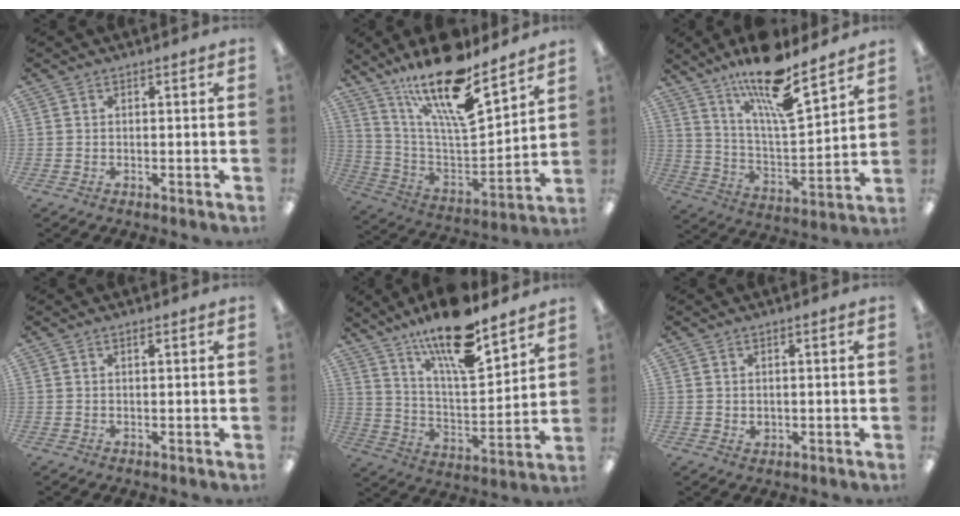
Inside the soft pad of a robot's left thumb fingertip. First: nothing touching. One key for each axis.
{"total": 21.6, "fx": 15.9, "fy": 5.8, "fz": 13.3, "tx": -0.239, "ty": -0.105, "tz": 0.270}
{"total": 17.0, "fx": 13.5, "fy": 3.6, "fz": 9.7, "tx": -0.175, "ty": -0.088, "tz": 0.227}
{"total": 0.7, "fx": 0.6, "fy": 0.1, "fz": 0.4, "tx": -0.009, "ty": 0.001, "tz": 0.010}
{"total": 18.3, "fx": 14.0, "fy": 4.9, "fz": 10.7, "tx": -0.186, "ty": -0.086, "tz": 0.234}
{"total": 1.2, "fx": 0.7, "fy": 0.8, "fz": 0.5, "tx": -0.011, "ty": 0.002, "tz": 0.012}